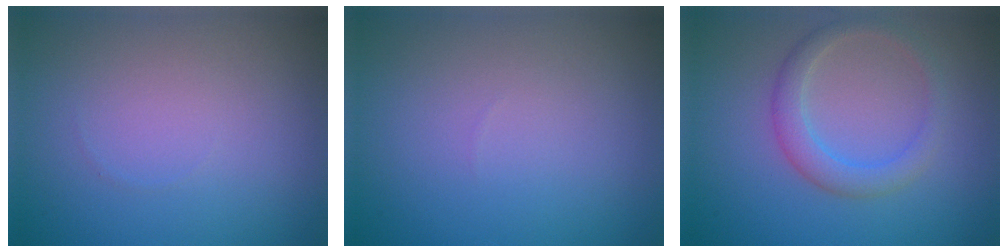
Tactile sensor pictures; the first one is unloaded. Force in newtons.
{"total": 0.0}
{"total": 2.7, "press": 2.7, "slide": 0.0}